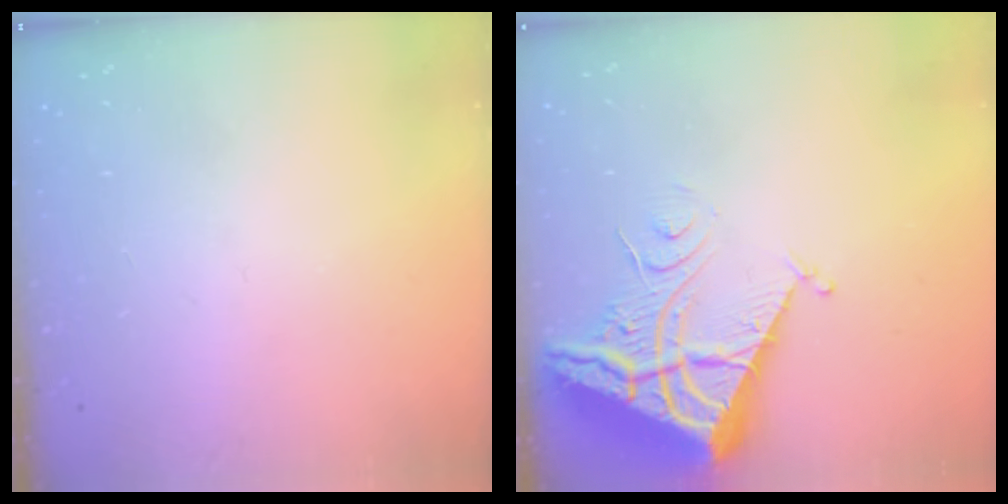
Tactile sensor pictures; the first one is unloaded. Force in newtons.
{"total": 9.6, "press": 9.5, "slide": 1.1}